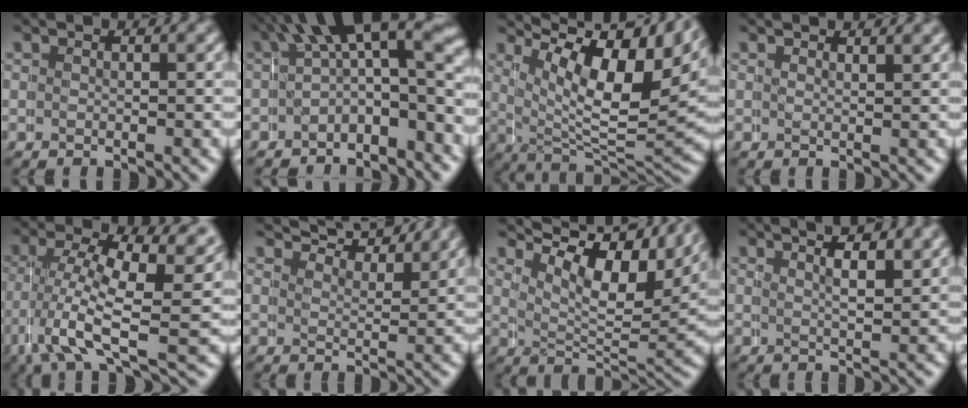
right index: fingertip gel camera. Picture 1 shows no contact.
{"total": 6.8, "force": [-0.1, 4.3, 5.2], "torque": [-0.077, -0.015, -0.004]}
{"total": 16.7, "force": [7.9, 8.2, 12.2], "torque": [-0.178, 0.023, 0.104]}
{"total": 1.4, "force": [1.2, -0.4, -0.6], "torque": [-0.001, -0.012, 0.021]}
{"total": 9.0, "force": [-0.1, 4.4, 7.9], "torque": [-0.132, -0.027, -0.004]}
{"total": 6.6, "force": [6.3, 1.0, 1.9], "torque": [-0.027, 0.010, 0.093]}
{"total": 12.3, "force": [8.0, 5.0, 8.0], "torque": [-0.108, 0.022, 0.108]}
{"total": 4.5, "force": [3.0, 1.5, 3.0], "torque": [-0.039, 0.006, 0.041]}